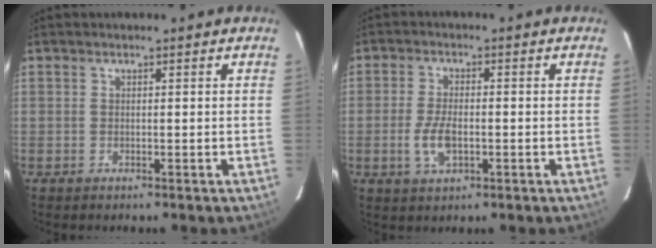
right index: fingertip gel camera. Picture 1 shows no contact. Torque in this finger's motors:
{"motor_torque": [0.86, -0.21, 0.38, 0.06]}